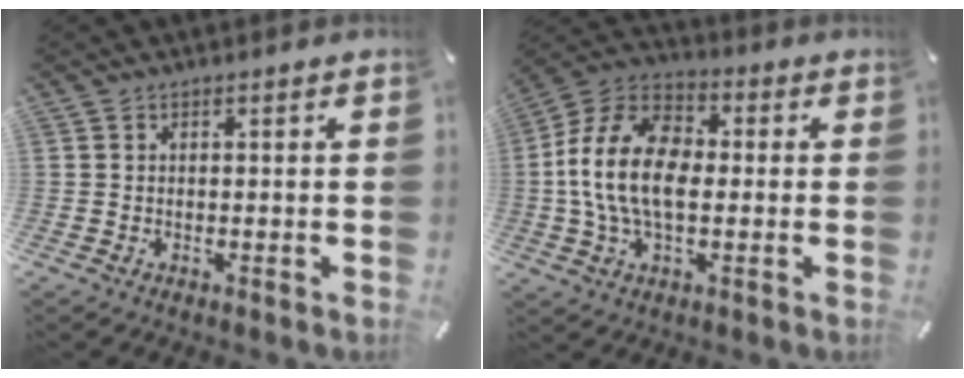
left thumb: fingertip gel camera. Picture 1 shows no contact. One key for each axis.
{"total": 15.0, "fx": -1.2, "fy": 9.7, "fz": 11.4, "tx": -0.251, "ty": 0.012, "tz": -0.021}